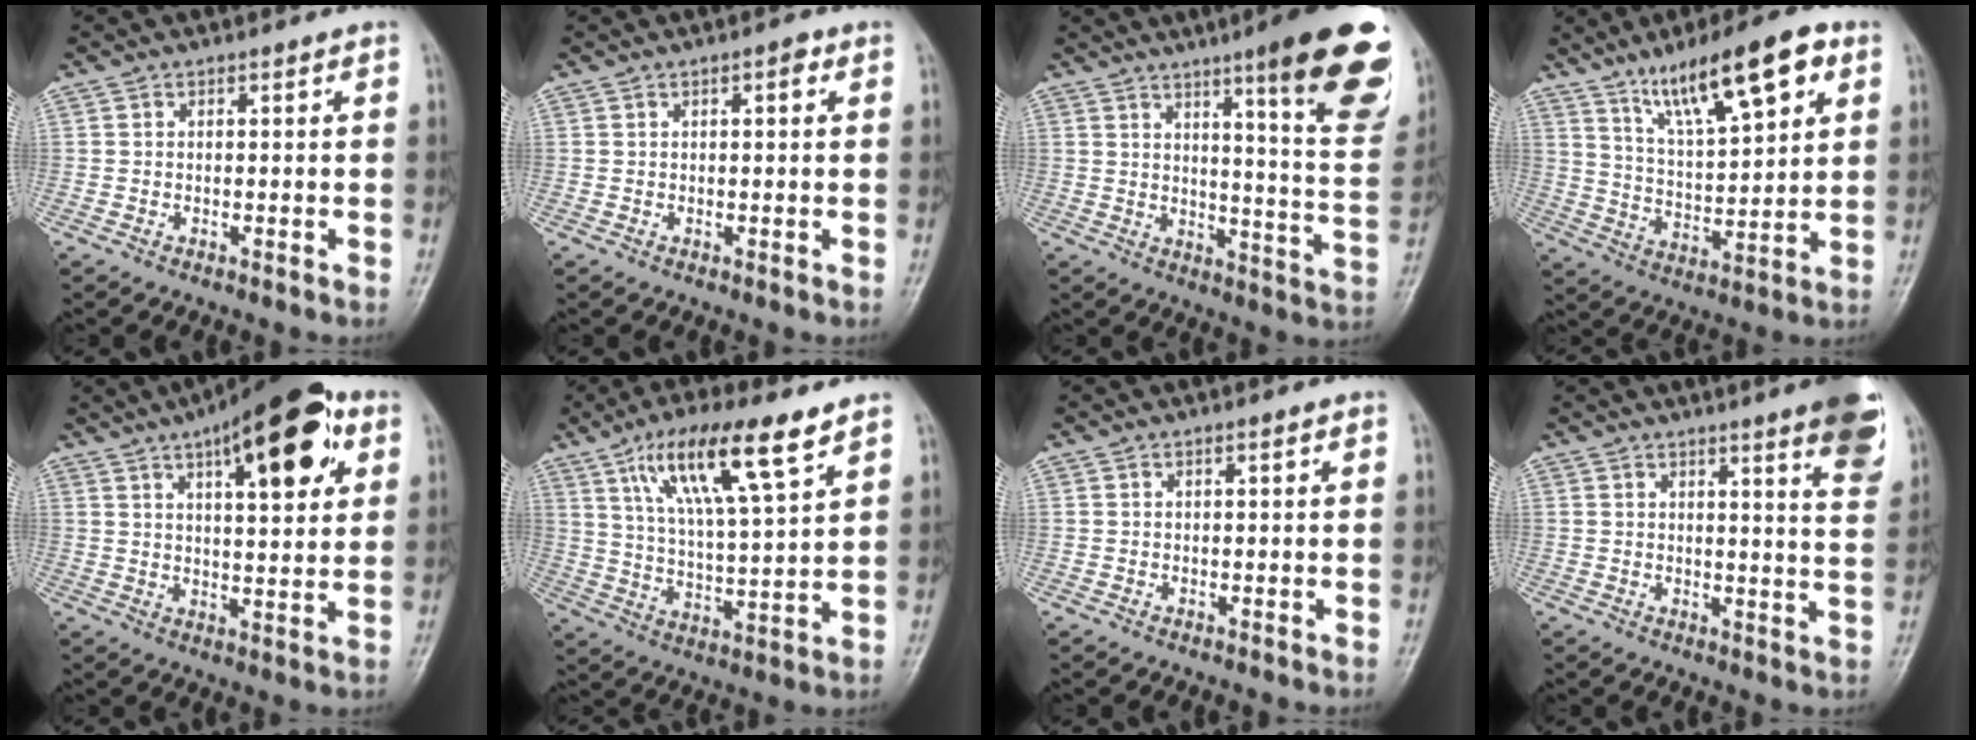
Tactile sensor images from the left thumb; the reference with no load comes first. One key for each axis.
{"total": 1.8, "fx": 0.7, "fy": 0.7, "fz": 1.5, "tx": -0.020, "ty": 0.002, "tz": 0.007}
{"total": 21.6, "fx": 12.3, "fy": 3.5, "fz": 17.4, "tx": -0.199, "ty": -0.063, "tz": 0.161}
{"total": 16.3, "fx": 9.0, "fy": 4.7, "fz": 12.8, "tx": -0.187, "ty": -0.029, "tz": 0.155}
{"total": 18.3, "fx": 8.5, "fy": 6.6, "fz": 14.9, "tx": -0.182, "ty": -0.014, "tz": 0.119}
{"total": 15.7, "fx": 8.9, "fy": 3.4, "fz": 12.5, "tx": -0.215, "ty": -0.028, "tz": 0.165}
{"total": 0.6, "fx": 0.3, "fy": 0.0, "fz": 0.5, "tx": -0.009, "ty": 0.001, "tz": 0.005}
{"total": 10.6, "fx": 6.5, "fy": 1.3, "fz": 8.3, "tx": -0.087, "ty": -0.032, "tz": 0.070}